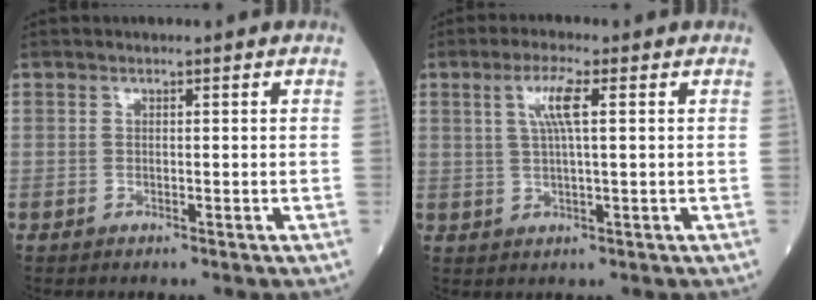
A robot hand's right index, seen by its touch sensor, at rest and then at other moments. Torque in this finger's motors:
{"motor_torque": [0.26, 0.02, 0.23, 0.09]}